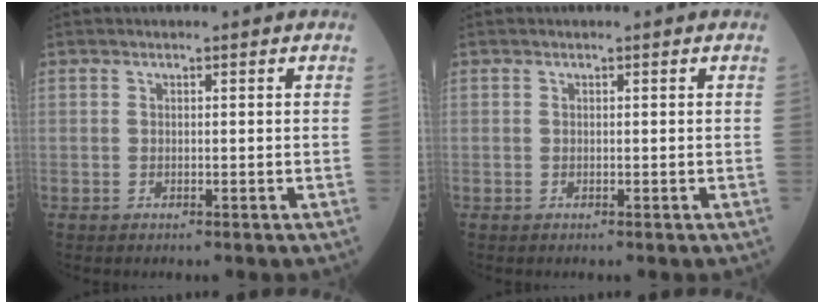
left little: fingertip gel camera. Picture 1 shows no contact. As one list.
[{"total": 0.0}]